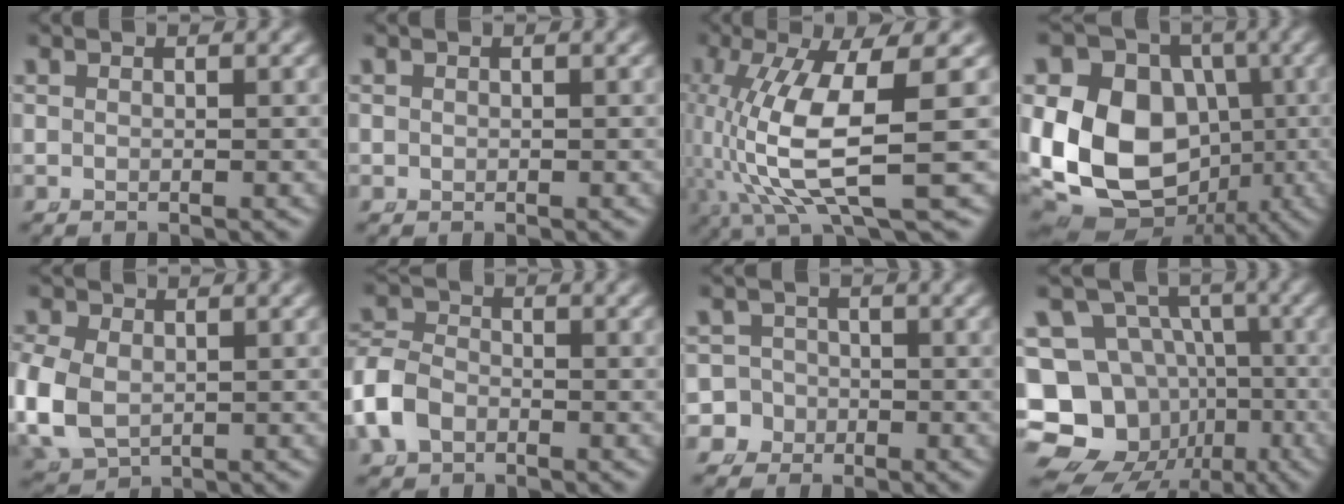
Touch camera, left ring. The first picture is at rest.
{"total": 0.6, "force": [0.1, 0.5, 0.2], "torque": [-0.009, -0.009, 0.008]}
{"total": 9.4, "force": [-0.7, 3.3, 8.7], "torque": [-0.187, -0.034, 0.012]}
{"total": 18.7, "force": [-2.1, 15.3, 10.5], "torque": [-0.238, -0.075, -0.015]}
{"total": 6.7, "force": [-1.0, 5.7, 3.4], "torque": [-0.117, -0.040, 0.005]}
{"total": 4.3, "force": [-1.4, 3.5, 2.0], "torque": [-0.065, -0.017, -0.019]}
{"total": 7.7, "force": [-2.6, 7.2, 1.3], "torque": [-0.052, -0.034, -0.046]}
{"total": 20.7, "force": [-6.1, 18.1, 8.2], "torque": [-0.194, -0.102, -0.085]}